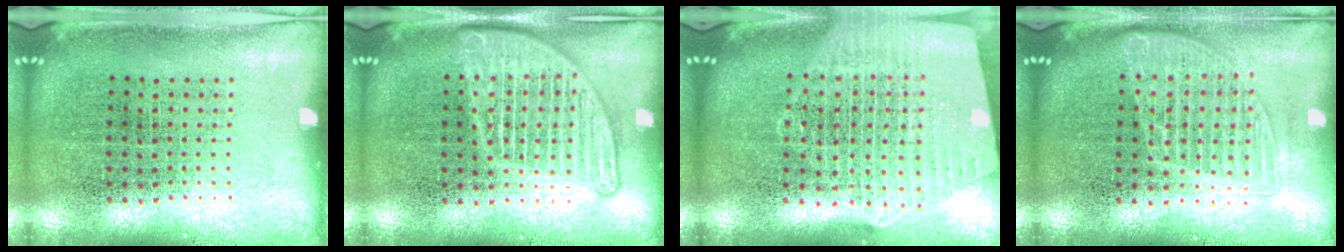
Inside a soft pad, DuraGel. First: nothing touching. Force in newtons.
{"total": 2.1, "press": 2.1, "slide": 0.2}
{"total": 2.7, "press": 2.3, "slide": 1.4}
{"total": 1.5, "press": 1.3, "slide": 0.7}